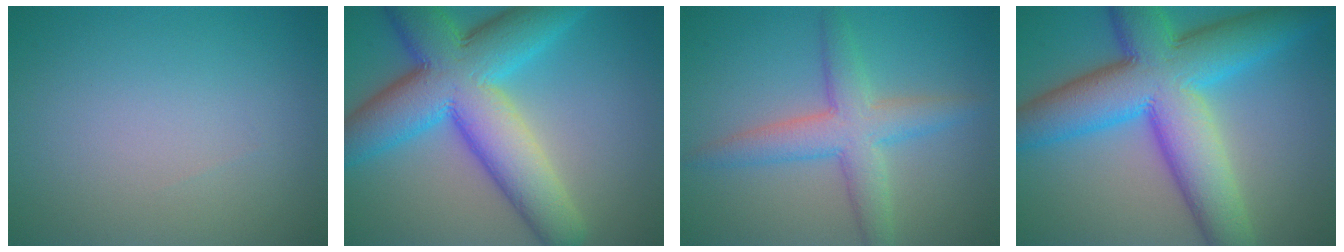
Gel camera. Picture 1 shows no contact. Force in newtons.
{"total": 12.3, "press": 12.3, "slide": 0.4}
{"total": 4.9, "press": 4.9, "slide": 0.1}
{"total": 12.7, "press": 12.7, "slide": 0.2}